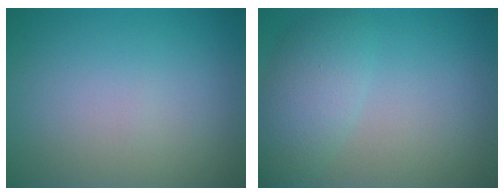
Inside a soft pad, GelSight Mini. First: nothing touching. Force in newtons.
{"total": 4.2, "press": 4.2, "slide": 0.2}